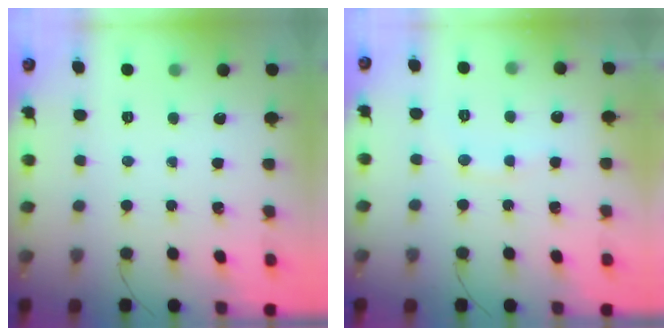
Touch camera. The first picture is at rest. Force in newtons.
{"total": 6.7, "press": 6.6, "slide": 1.3}